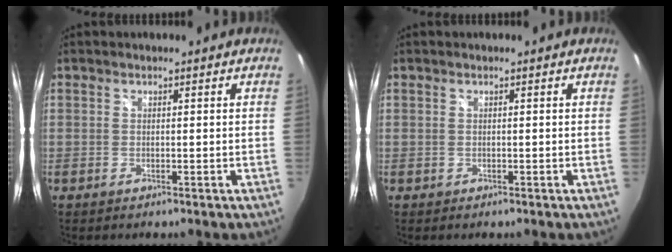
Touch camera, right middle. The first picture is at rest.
{"total": 0.0}